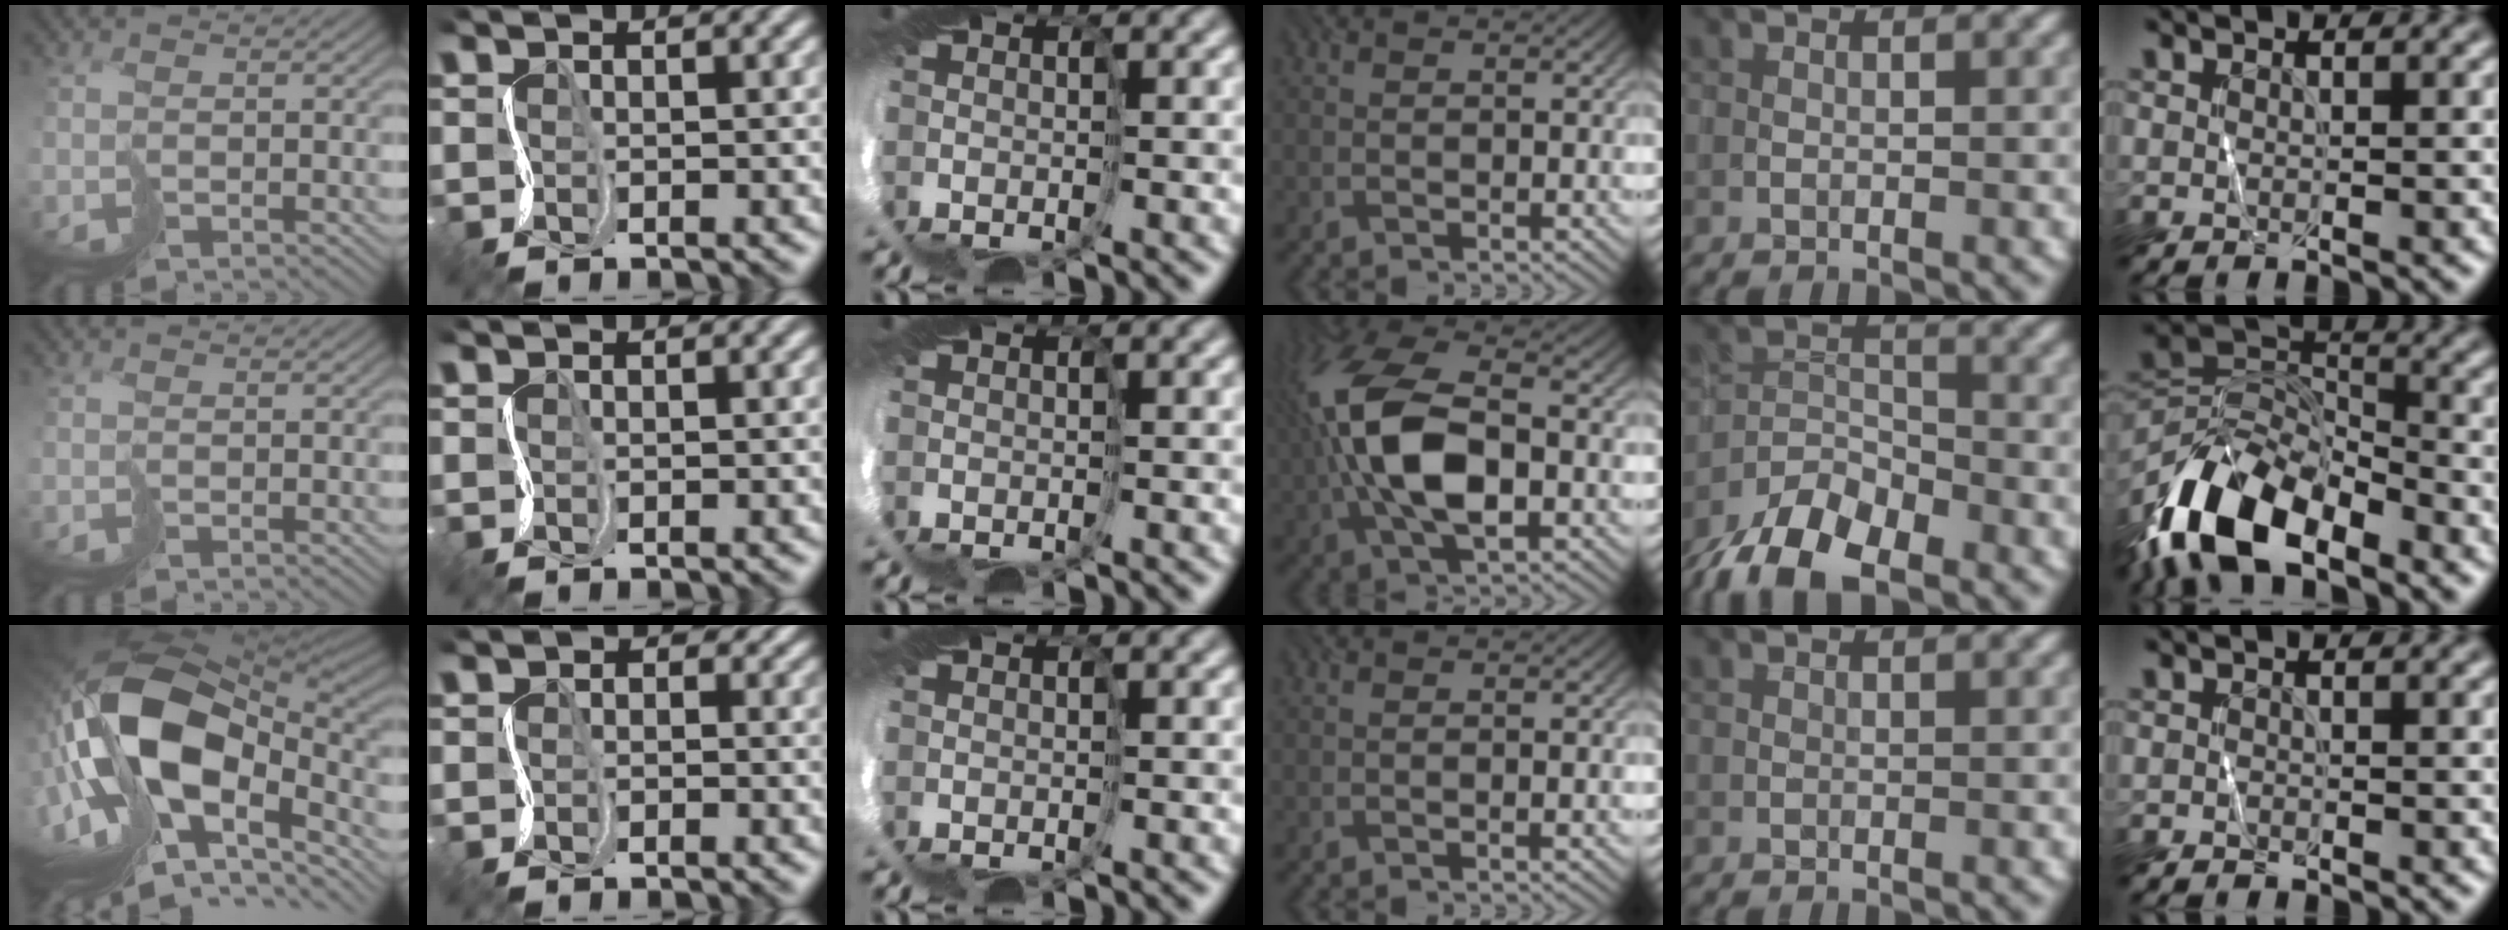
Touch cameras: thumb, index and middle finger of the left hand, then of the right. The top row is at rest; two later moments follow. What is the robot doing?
{"motion": "cut", "object": "tape"}